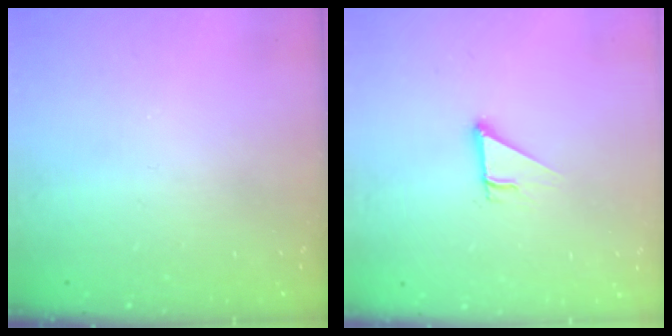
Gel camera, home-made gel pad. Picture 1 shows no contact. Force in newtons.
{"total": 2.5, "press": 2.5, "slide": 0.1}